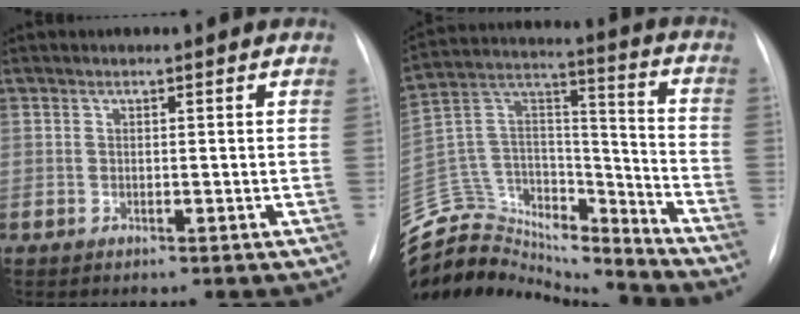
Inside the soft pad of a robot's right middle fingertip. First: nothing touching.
{"total": 22.5, "force": [-21.5, 5.2, 3.8], "torque": [-0.092, 0.065, -0.349]}